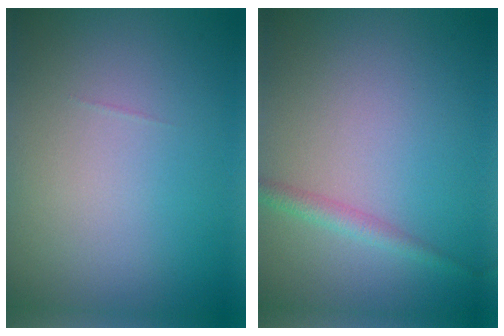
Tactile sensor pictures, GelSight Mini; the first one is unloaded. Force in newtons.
{"total": 1.6, "press": 1.5, "slide": 0.2}